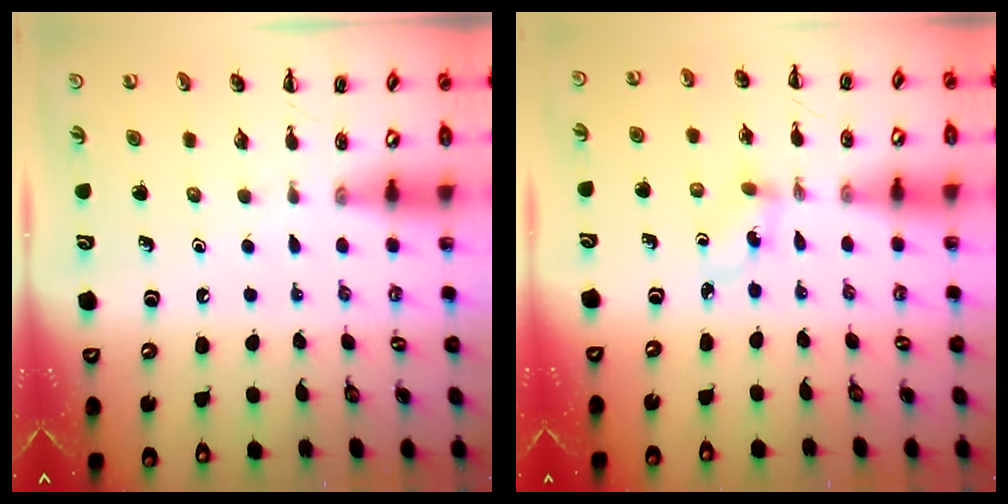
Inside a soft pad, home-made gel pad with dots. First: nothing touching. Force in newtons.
{"total": 2.6, "press": 2.3, "slide": 1.1}